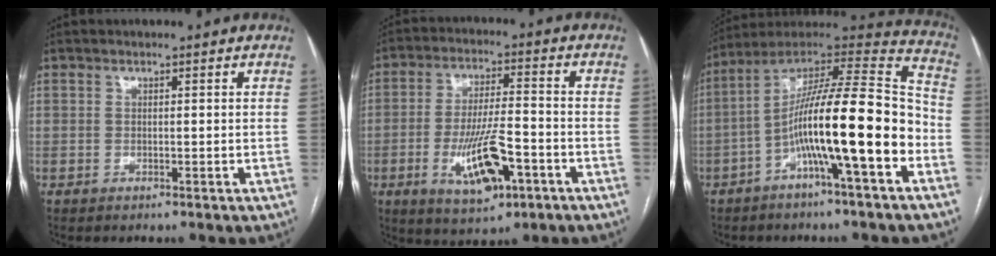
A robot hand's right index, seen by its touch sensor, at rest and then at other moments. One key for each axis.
{"total": 11.4, "fx": -4.2, "fy": 3.4, "fz": 10.0, "tx": -0.187, "ty": -0.004, "tz": -0.066}
{"total": 19.3, "fx": -5.8, "fy": 1.5, "fz": 18.4, "tx": -0.306, "ty": 0.018, "tz": -0.100}